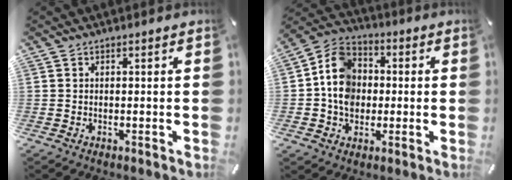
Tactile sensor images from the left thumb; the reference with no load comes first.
{"total": 11.0, "force": [-0.7, 9.6, 5.4], "torque": [-0.122, 0.020, -0.014]}